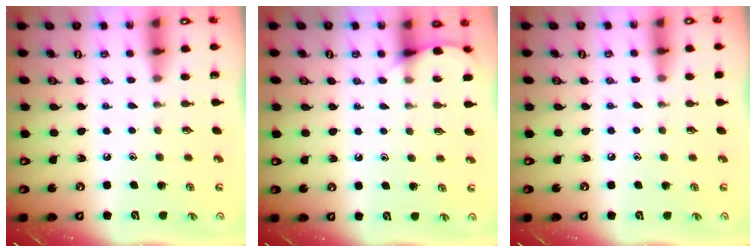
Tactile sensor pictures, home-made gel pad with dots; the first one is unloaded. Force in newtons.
{"total": 5.8, "press": 5.8, "slide": 0.7}
{"total": 2.9, "press": 2.9, "slide": 0.5}